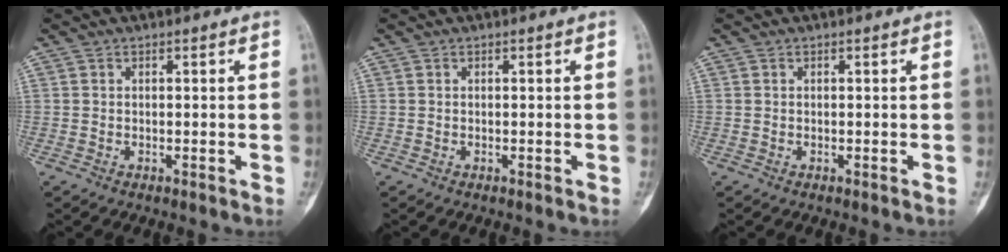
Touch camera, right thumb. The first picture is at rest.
{"total": 0.0}
{"total": 0.0}